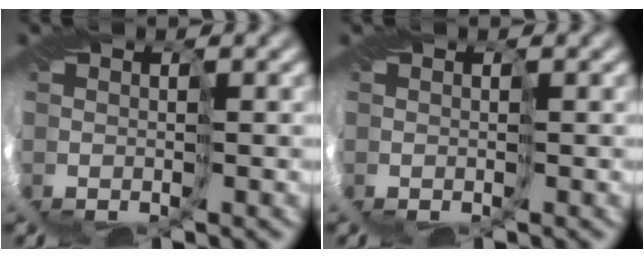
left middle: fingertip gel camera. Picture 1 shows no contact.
{"total": 0.0}